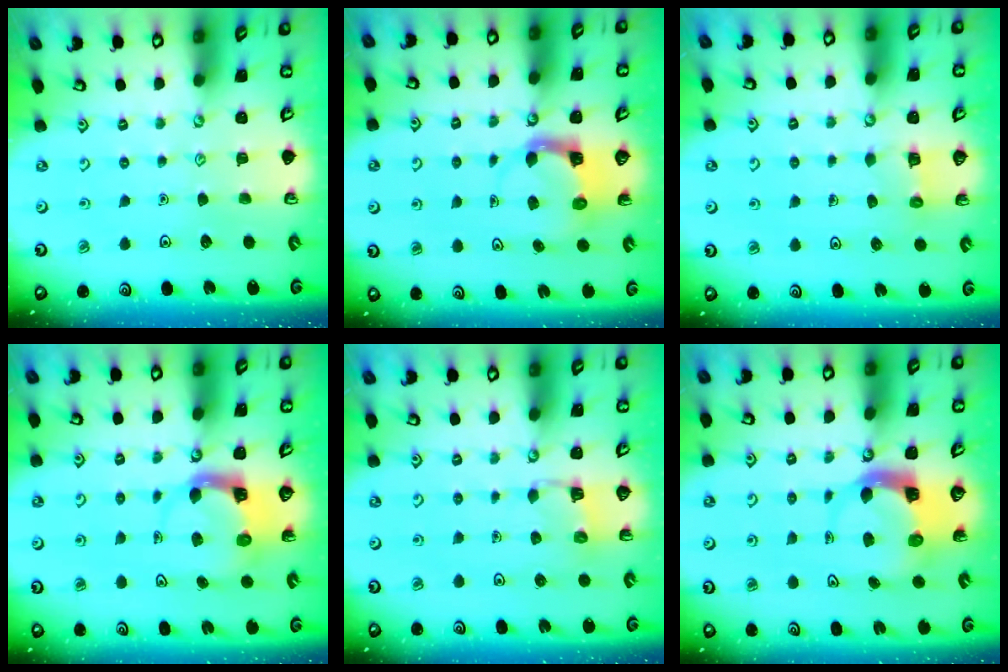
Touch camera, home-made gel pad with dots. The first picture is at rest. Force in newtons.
{"total": 3.9, "press": 3.9, "slide": 0.4}
{"total": 3.4, "press": 3.4, "slide": 0.2}
{"total": 3.9, "press": 3.9, "slide": 0.5}
{"total": 3.3, "press": 3.2, "slide": 0.6}
{"total": 5.1, "press": 5.0, "slide": 0.7}